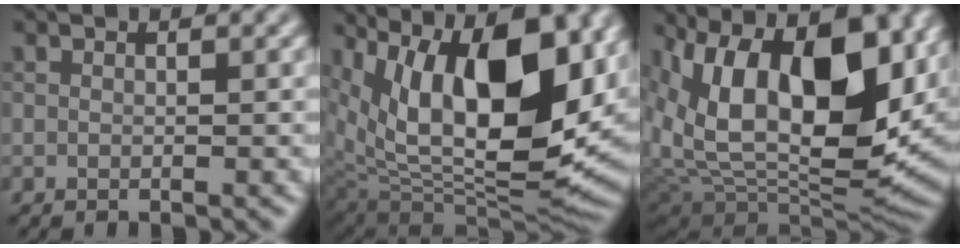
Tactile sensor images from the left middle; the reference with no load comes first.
{"total": 16.0, "force": [5.8, 8.1, 12.6], "torque": [-0.193, 0.007, 0.106]}
{"total": 17.9, "force": [5.2, 9.6, 14.1], "torque": [-0.246, 0.021, 0.085]}